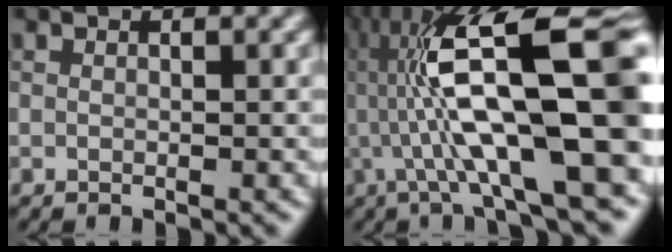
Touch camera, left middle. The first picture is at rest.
{"total": 14.1, "force": [-0.8, 3.1, 13.7], "torque": [-0.239, 0.025, -0.012]}